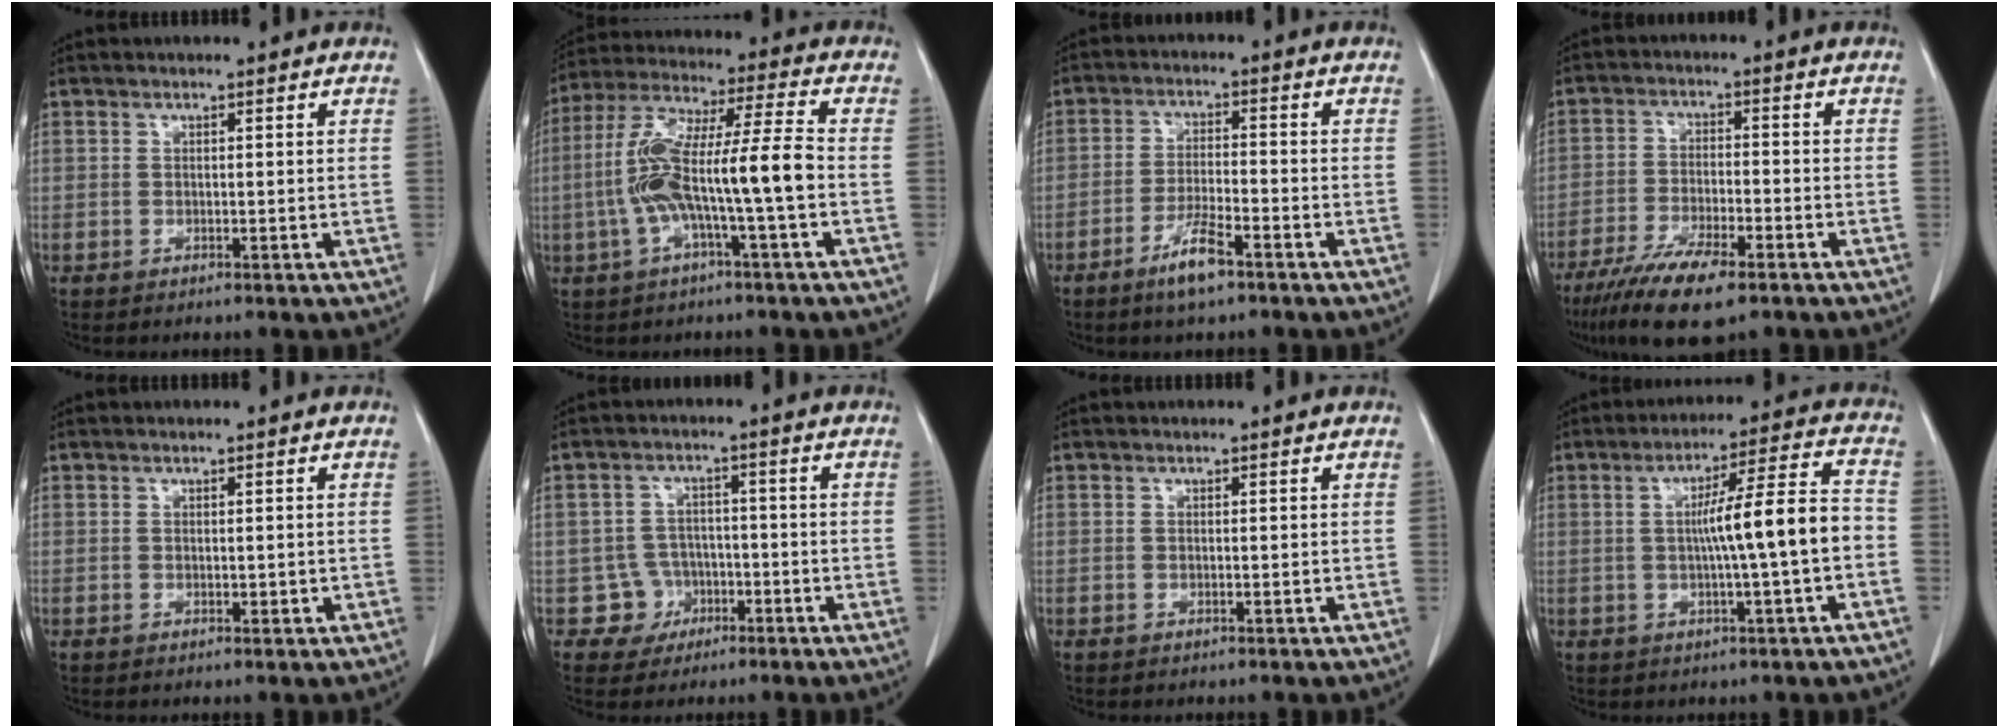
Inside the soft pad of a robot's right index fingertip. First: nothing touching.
{"total": 12.8, "force": [-2.5, 0.4, 12.6], "torque": [-0.253, 0.026, -0.050]}
{"total": 5.9, "force": [-3.9, 0.7, 4.4], "torque": [-0.088, -0.005, -0.072]}
{"total": 9.9, "force": [-6.8, 2.0, 6.9], "torque": [-0.126, -0.020, -0.120]}
{"total": 0.7, "force": [0.1, 0.4, 0.5], "torque": [-0.005, 0.001, 0.005]}
{"total": 4.8, "force": [-1.8, 4.4, -0.4], "torque": [0.019, 0.018, -0.027]}
{"total": 0.0}
{"total": 10.2, "force": [-1.3, -0.2, 10.1], "torque": [-0.157, 0.018, -0.022]}